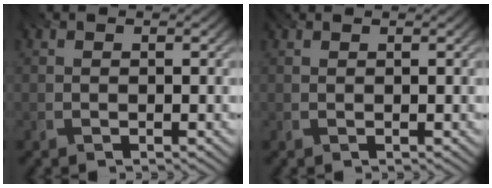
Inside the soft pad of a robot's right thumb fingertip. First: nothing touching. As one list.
[{"total": 0.9, "force": [0.8, 0.2, 0.4], "torque": [-0.010, 0.002, 0.013]}]